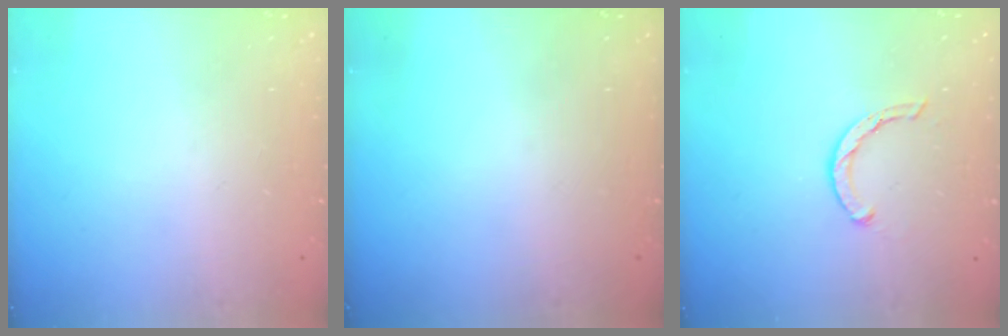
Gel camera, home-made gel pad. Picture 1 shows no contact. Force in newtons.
{"total": 0.0}
{"total": 3.3, "press": 3.3, "slide": 0.3}